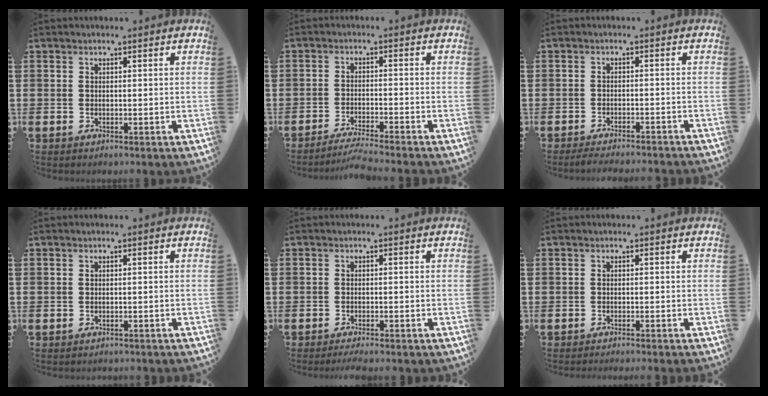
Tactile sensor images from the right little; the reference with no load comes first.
{"total": 2.9, "force": [-2.6, -0.4, 1.2], "torque": [-0.019, 0.000, -0.050]}
{"total": 1.8, "force": [-1.7, -0.1, 0.5], "torque": [-0.008, 0.004, -0.034]}
{"total": 0.6, "force": [-0.6, 0.0, 0.0], "torque": [-0.001, -0.001, -0.014]}
{"total": 1.2, "force": [-1.1, -0.1, 0.4], "torque": [-0.007, 0.001, -0.021]}
{"total": 0.8, "force": [-0.7, -0.4, 0.0], "torque": [0.002, 0.002, -0.014]}